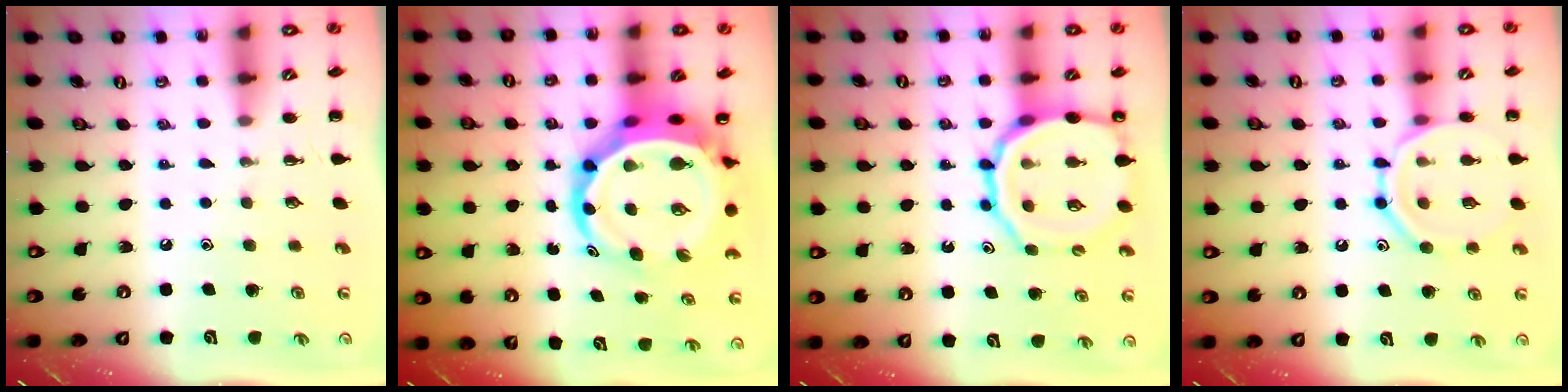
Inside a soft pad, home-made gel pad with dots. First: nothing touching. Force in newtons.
{"total": 11.5, "press": 11.0, "slide": 3.1}
{"total": 15.4, "press": 15.2, "slide": 2.4}
{"total": 13.2, "press": 13.2, "slide": 0.9}